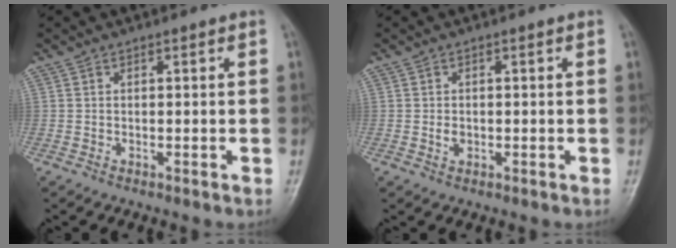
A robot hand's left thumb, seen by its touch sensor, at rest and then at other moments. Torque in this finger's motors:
{"motor_torque": [-0.11, 0.08, 0.07, 0.03, 0.00]}